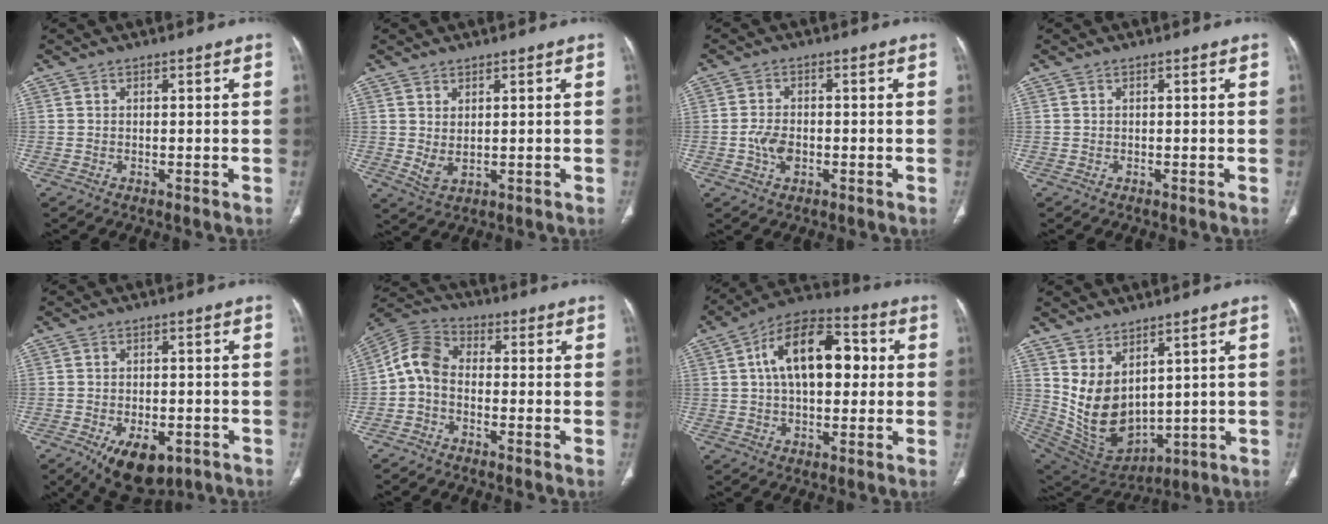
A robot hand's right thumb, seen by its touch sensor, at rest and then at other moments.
{"total": 3.1, "force": [0.6, 1.5, 2.6], "torque": [-0.054, -0.008, 0.024]}
{"total": 4.0, "force": [-1.0, 2.5, 2.9], "torque": [-0.053, 0.005, -0.018]}
{"total": 0.0}
{"total": 10.2, "force": [-5.2, 5.5, 6.8], "torque": [-0.089, 0.005, -0.068]}
{"total": 6.7, "force": [-1.2, 4.6, 4.7], "torque": [-0.086, 0.026, -0.041]}
{"total": 17.0, "force": [2.9, 9.6, 13.6], "torque": [-0.199, 0.029, 0.041]}
{"total": 12.4, "force": [4.2, 7.4, 9.0], "torque": [-0.142, -0.035, 0.117]}